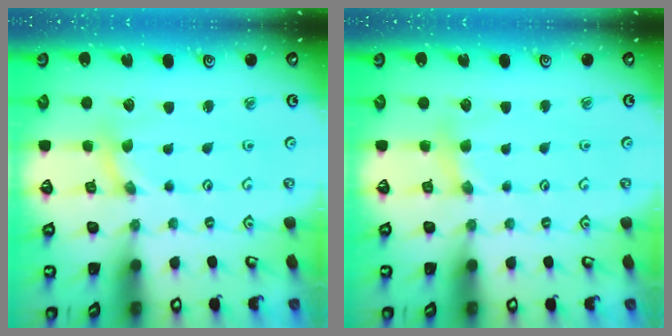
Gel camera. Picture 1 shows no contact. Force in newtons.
{"total": 4.0, "press": 4.0, "slide": 0.6}